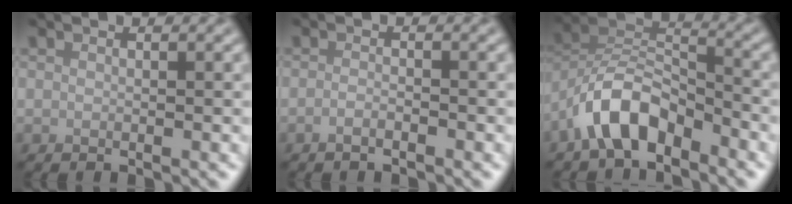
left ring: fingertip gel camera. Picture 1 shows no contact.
{"total": 1.0, "force": [-0.6, 0.2, 0.7], "torque": [-0.012, 0.000, -0.012]}
{"total": 6.0, "force": [-4.1, 2.6, 3.5], "torque": [-0.057, 0.014, -0.086]}